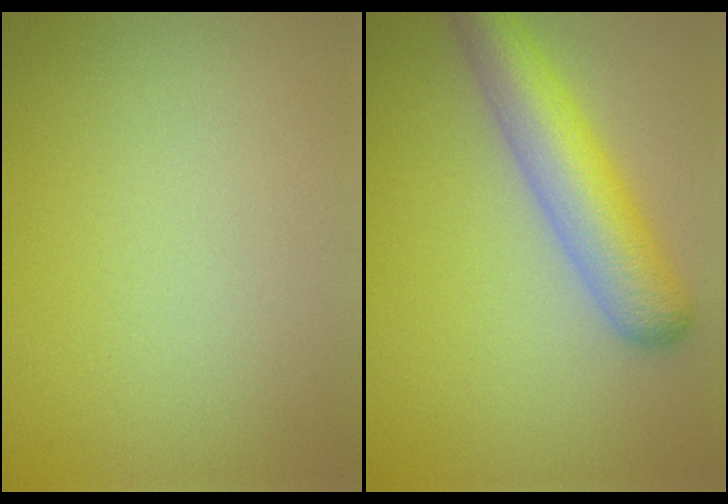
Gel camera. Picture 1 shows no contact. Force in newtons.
{"total": 6.7, "press": 6.7, "slide": 0.2}